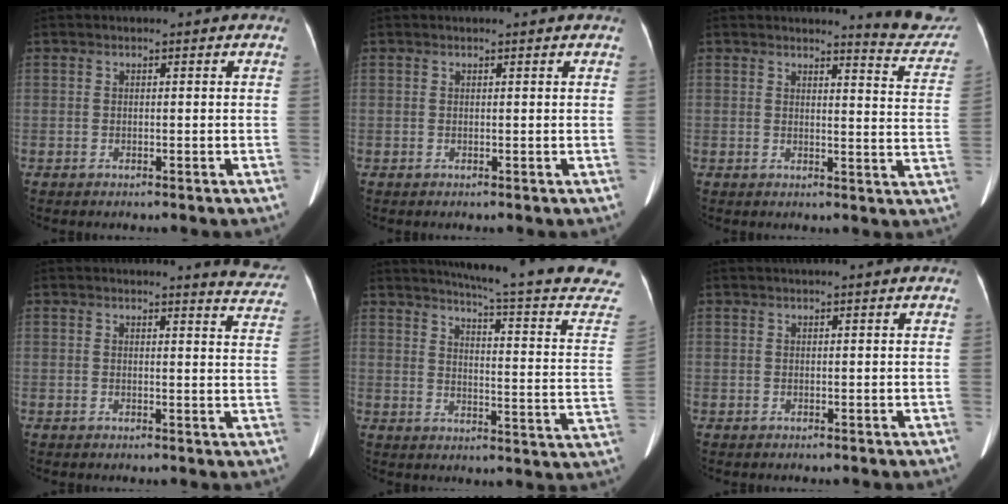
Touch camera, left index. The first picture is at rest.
{"total": 1.0, "force": [0.9, 0.0, 0.4], "torque": [-0.011, 0.009, 0.013]}
{"total": 8.7, "force": [8.6, 0.2, 1.3], "torque": [-0.003, -0.062, 0.078]}
{"total": 6.3, "force": [6.2, 0.3, 1.0], "torque": [-0.002, -0.036, 0.042]}
{"total": 22.3, "force": [20.0, -0.7, 9.9], "torque": [-0.139, -0.087, 0.235]}
{"total": 2.5, "force": [2.1, -0.4, 1.3], "torque": [-0.016, 0.025, 0.036]}